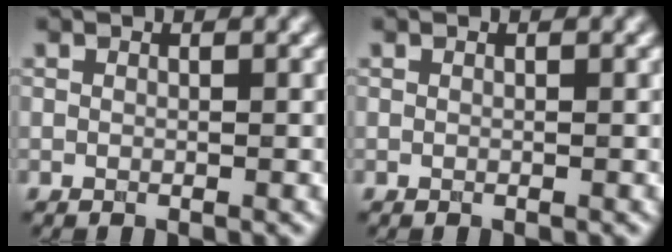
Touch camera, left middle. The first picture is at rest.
{"total": 0.0}